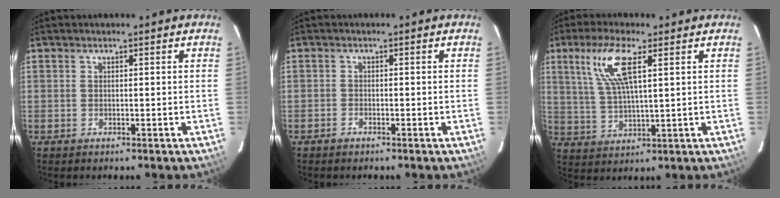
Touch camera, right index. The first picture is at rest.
{"total": 1.0, "force": [-0.9, 0.5, 0.1], "torque": [-0.005, 0.004, -0.019]}
{"total": 9.8, "force": [4.1, 2.3, 8.6], "torque": [-0.176, 0.009, 0.087]}